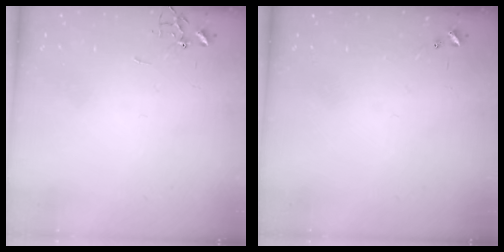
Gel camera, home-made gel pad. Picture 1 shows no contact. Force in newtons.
{"total": 0.0}